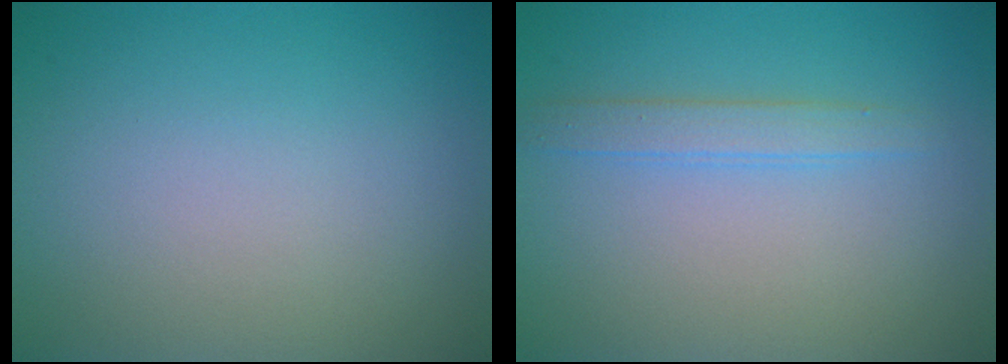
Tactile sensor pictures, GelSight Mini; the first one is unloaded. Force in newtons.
{"total": 1.8, "press": 1.8, "slide": 0.1}